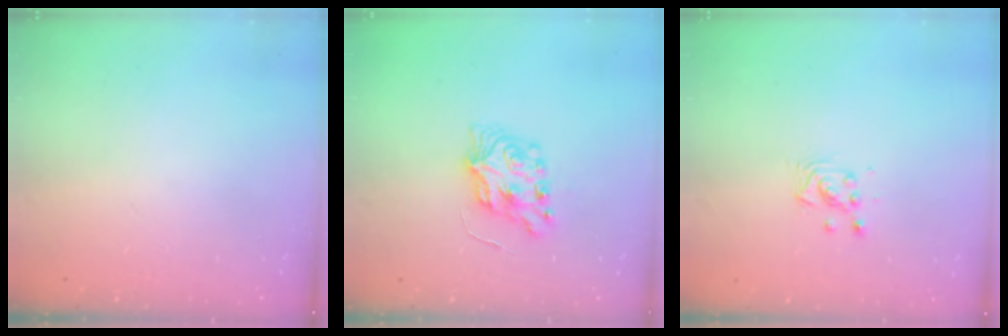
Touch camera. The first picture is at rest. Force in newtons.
{"total": 7.3, "press": 7.3, "slide": 0.2}
{"total": 3.8, "press": 3.8, "slide": 0.5}